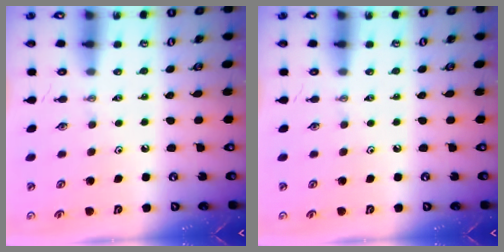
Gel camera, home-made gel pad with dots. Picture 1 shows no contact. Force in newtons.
{"total": 0.0}